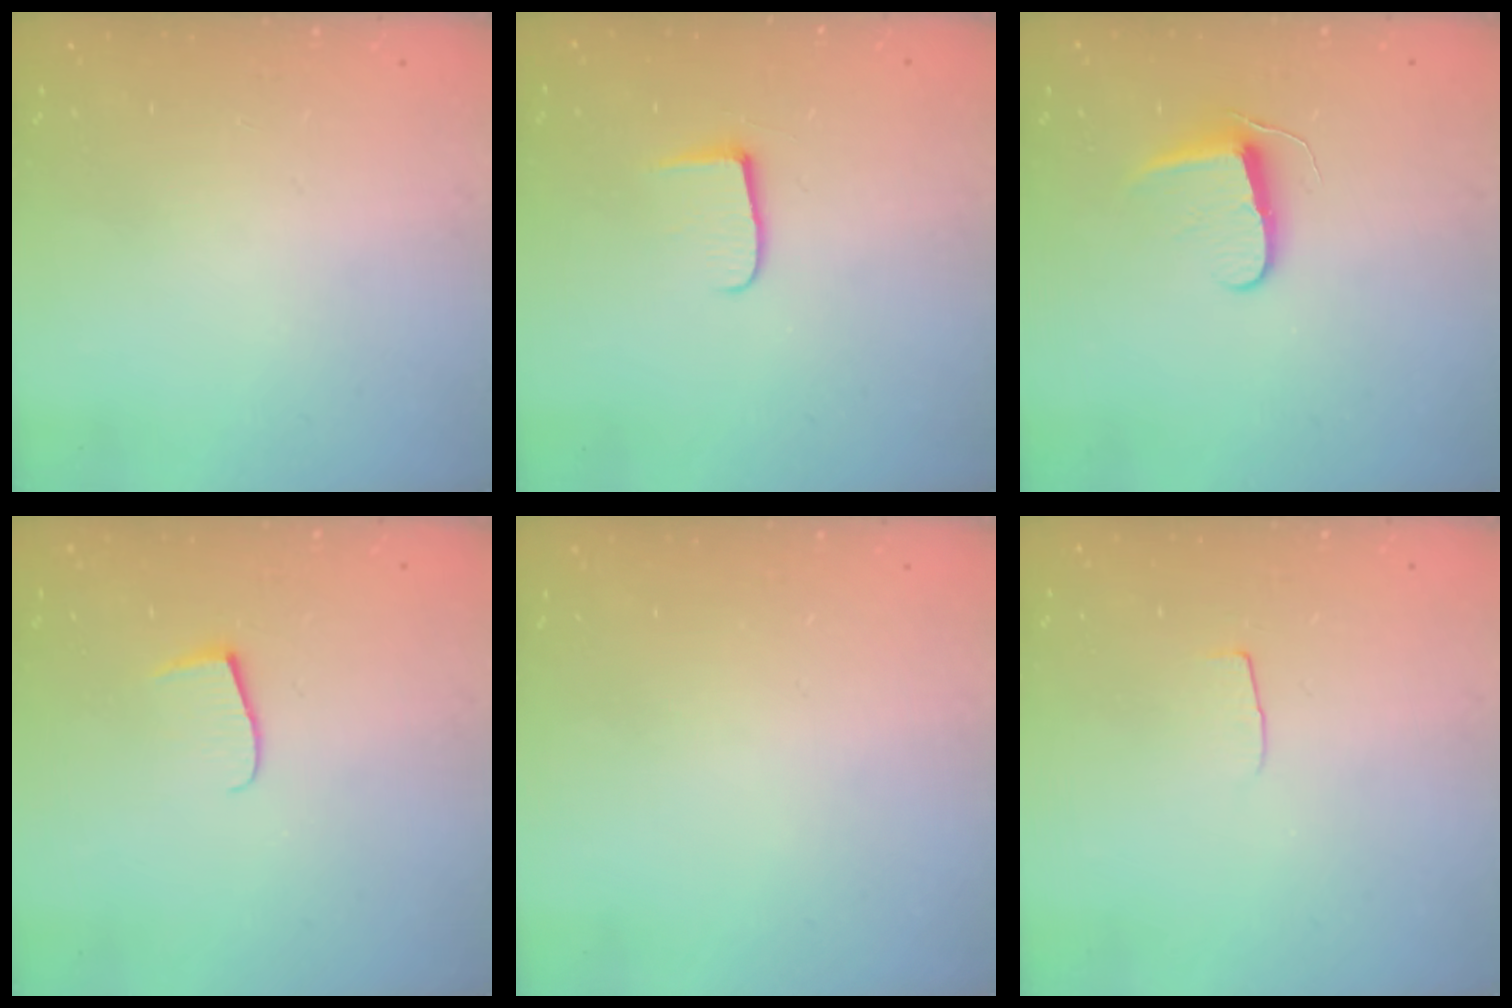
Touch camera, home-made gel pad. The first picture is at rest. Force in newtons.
{"total": 7.4, "press": 7.4, "slide": 0.6}
{"total": 7.2, "press": 7.2, "slide": 0.7}
{"total": 5.9, "press": 5.9, "slide": 0.4}
{"total": 0.6, "press": 0.6, "slide": 0.2}
{"total": 3.7, "press": 3.7, "slide": 0.3}